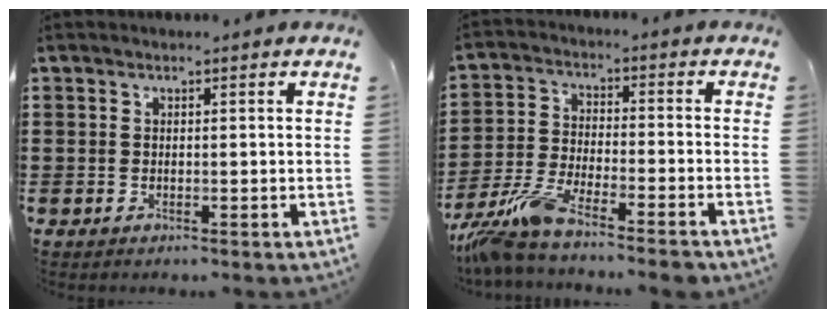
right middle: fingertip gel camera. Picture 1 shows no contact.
{"total": 8.6, "force": [-7.4, 1.0, 4.2], "torque": [-0.096, -0.001, -0.147]}